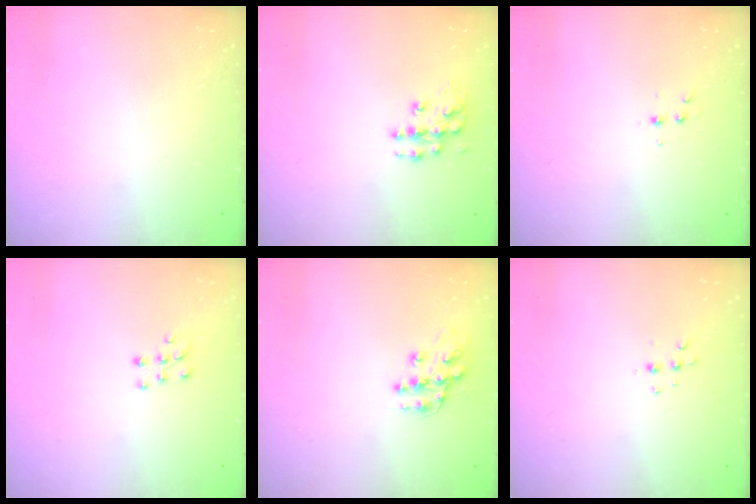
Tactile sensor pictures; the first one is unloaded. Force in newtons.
{"total": 8.9, "press": 8.8, "slide": 0.6}
{"total": 4.0, "press": 3.9, "slide": 1.0}
{"total": 7.6, "press": 7.6, "slide": 0.5}
{"total": 10.7, "press": 10.7, "slide": 0.6}
{"total": 4.3, "press": 4.2, "slide": 0.8}